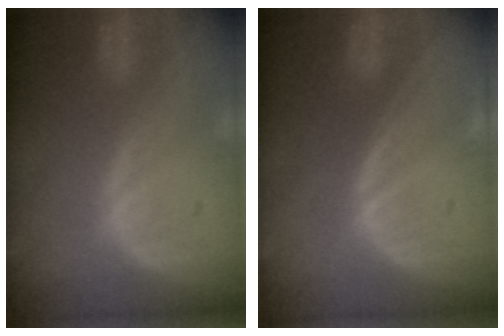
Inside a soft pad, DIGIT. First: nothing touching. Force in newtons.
{"total": 0.0}